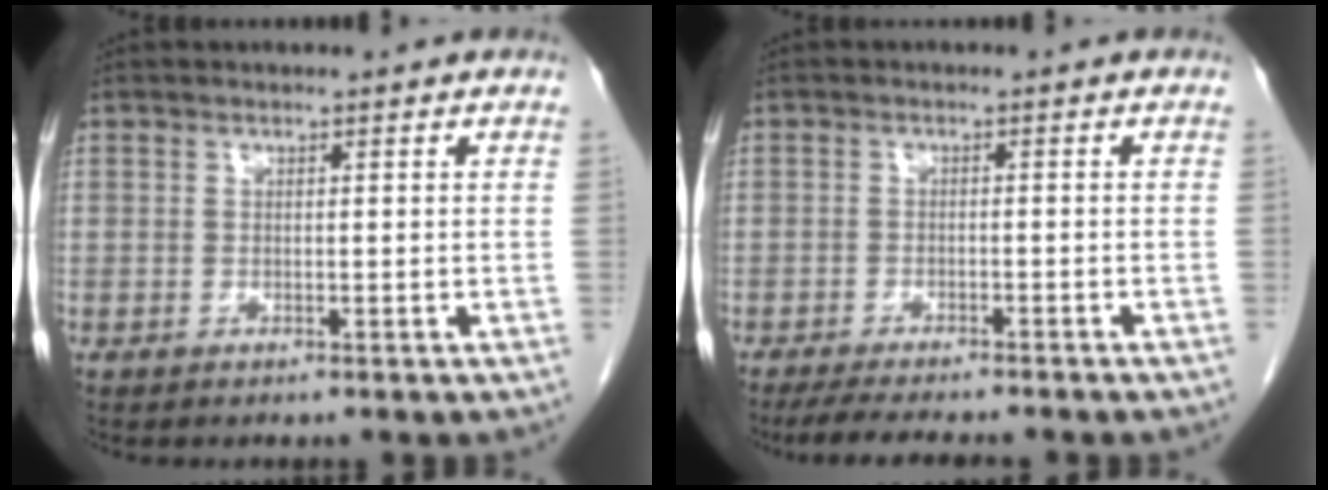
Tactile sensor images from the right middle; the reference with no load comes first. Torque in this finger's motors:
{"motor_torque": [0.54, -0.37, 0.08, 0.05]}